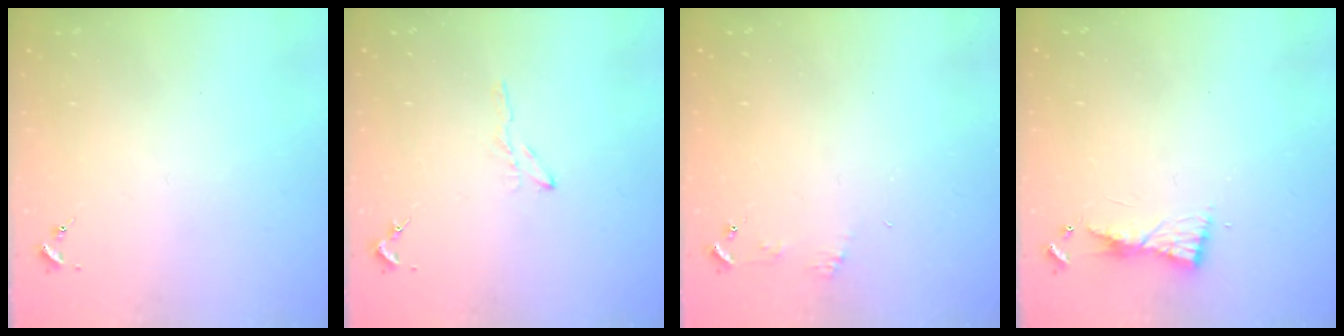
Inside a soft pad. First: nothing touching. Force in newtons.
{"total": 5.7, "press": 5.6, "slide": 0.6}
{"total": 3.8, "press": 3.8, "slide": 0.4}
{"total": 5.6, "press": 5.6, "slide": 0.8}